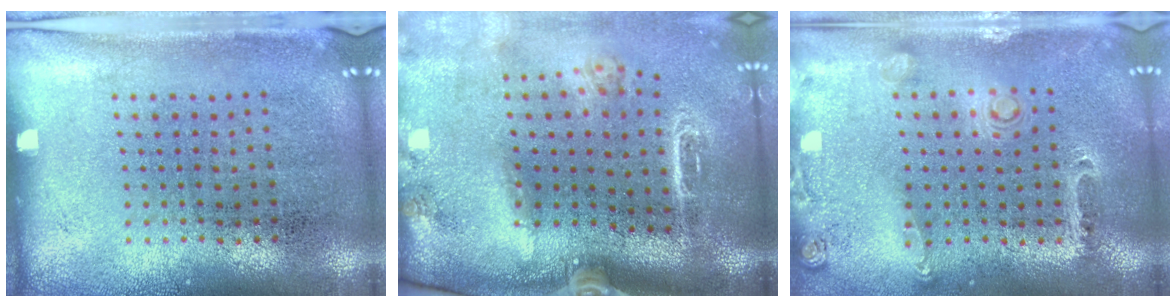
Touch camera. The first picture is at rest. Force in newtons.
{"total": 2.6, "press": 2.0, "slide": 1.7}
{"total": 0.5, "press": 0.4, "slide": 0.3}